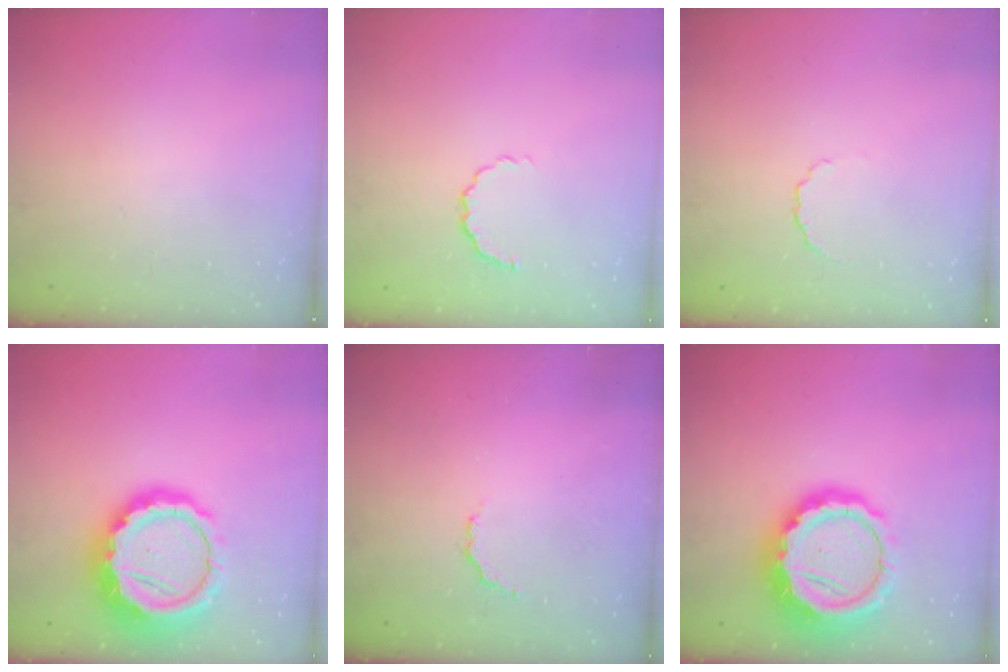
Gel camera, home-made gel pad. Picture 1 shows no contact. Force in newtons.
{"total": 4.8, "press": 4.6, "slide": 1.4}
{"total": 2.9, "press": 2.7, "slide": 1.0}
{"total": 17.2, "press": 16.9, "slide": 3.3}
{"total": 2.6, "press": 2.4, "slide": 1.0}
{"total": 17.2, "press": 16.9, "slide": 3.3}